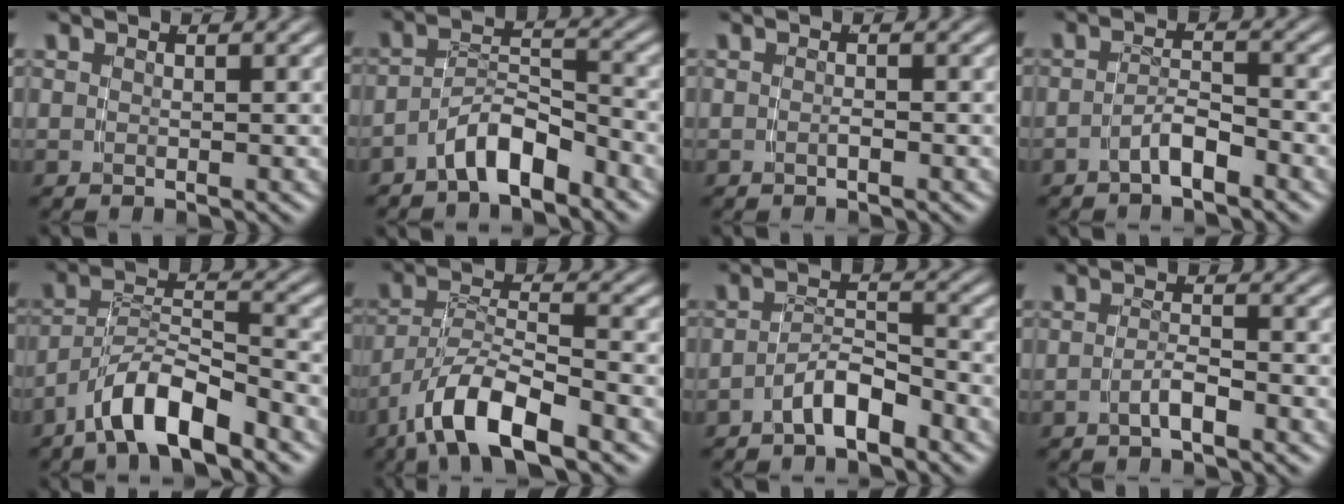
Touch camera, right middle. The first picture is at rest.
{"total": 4.6, "force": [-3.5, 1.7, 2.5], "torque": [-0.028, 0.006, -0.063]}
{"total": 0.6, "force": [-0.4, 0.2, 0.4], "torque": [-0.008, 0.004, -0.012]}
{"total": 2.5, "force": [-2.1, 0.4, 1.2], "torque": [-0.012, 0.000, -0.040]}
{"total": 5.2, "force": [-3.4, 1.9, 3.4], "torque": [-0.054, -0.002, -0.058]}
{"total": 5.6, "force": [-2.9, 2.2, 4.3], "torque": [-0.080, -0.012, -0.044]}
{"total": 3.6, "force": [-2.8, 1.0, 1.9], "torque": [-0.022, 0.003, -0.051]}
{"total": 1.9, "force": [-1.6, -0.1, 1.1], "torque": [-0.016, 0.000, -0.029]}